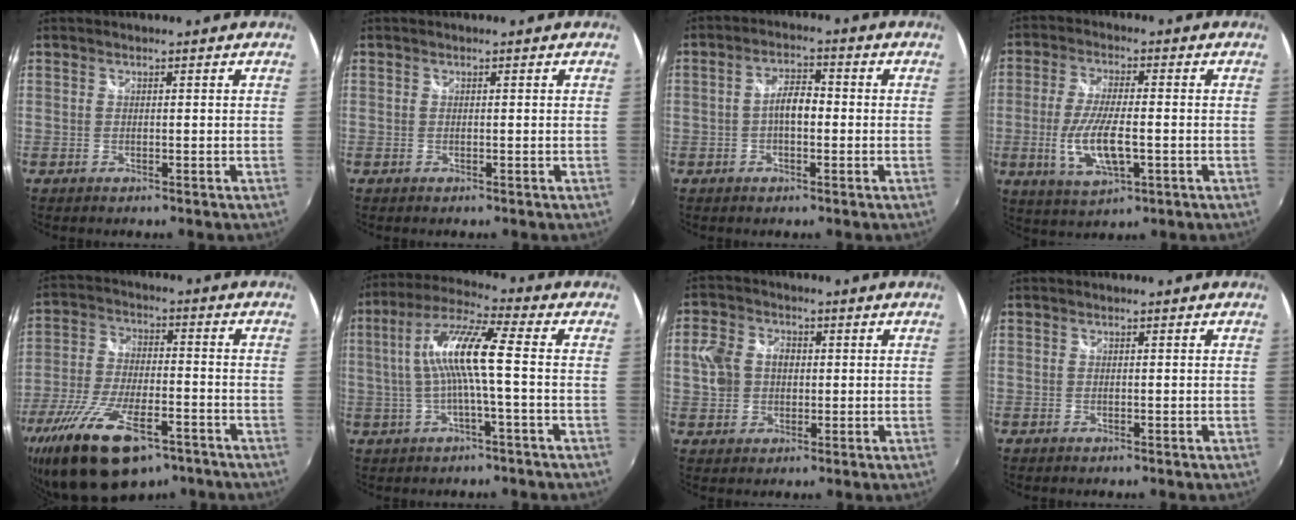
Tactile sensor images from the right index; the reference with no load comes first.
{"total": 0.0}
{"total": 4.5, "force": [-0.7, 2.2, 3.9], "torque": [-0.073, 0.012, -0.014]}
{"total": 10.2, "force": [-2.5, 3.3, 9.3], "torque": [-0.189, -0.013, -0.042]}
{"total": 19.1, "force": [-12.0, 7.7, 12.7], "torque": [-0.263, -0.046, -0.205]}
{"total": 11.1, "force": [-0.2, 0.7, 11.1], "torque": [-0.218, 0.015, -0.002]}
{"total": 7.1, "force": [0.4, 6.1, 3.5], "torque": [-0.076, 0.018, 0.007]}
{"total": 0.0}